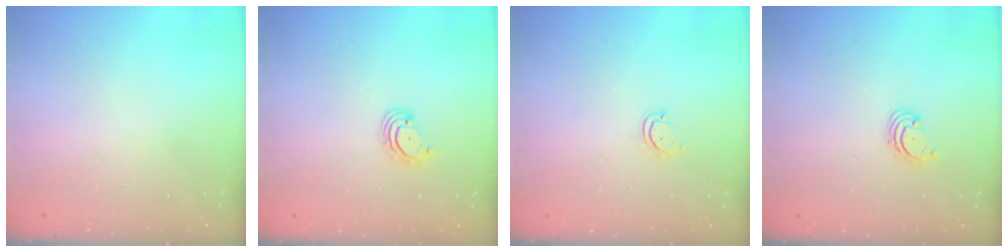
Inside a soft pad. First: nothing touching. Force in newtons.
{"total": 3.2, "press": 3.1, "slide": 0.4}
{"total": 2.6, "press": 2.6, "slide": 0.2}
{"total": 1.7, "press": 1.7, "slide": 0.2}